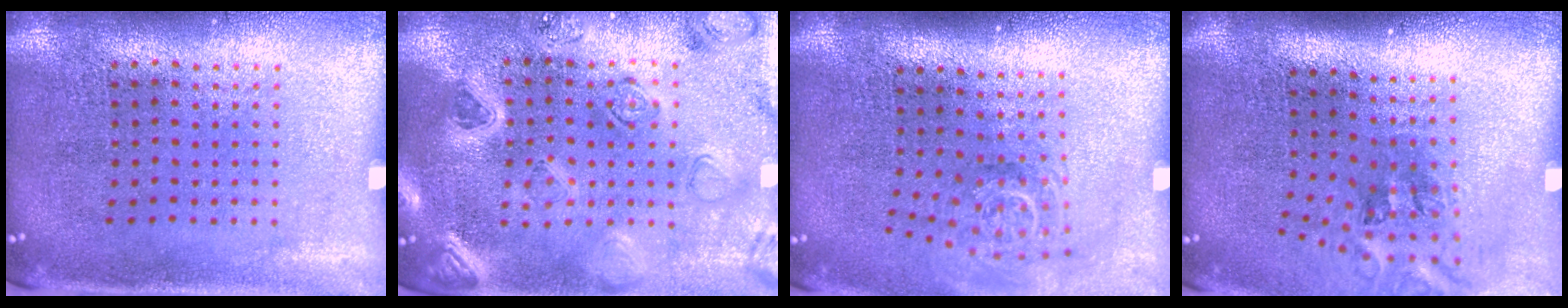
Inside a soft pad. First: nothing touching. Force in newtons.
{"total": 2.2, "press": 2.2, "slide": 0.2}
{"total": 1.8, "press": 1.3, "slide": 1.2}
{"total": 1.8, "press": 1.2, "slide": 1.3}